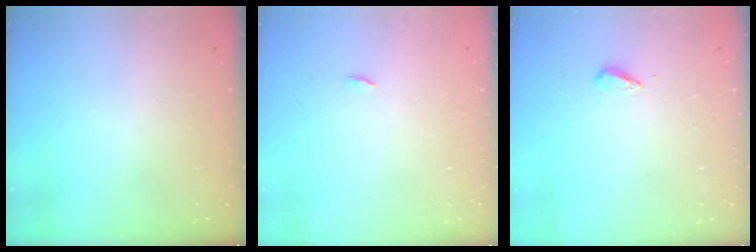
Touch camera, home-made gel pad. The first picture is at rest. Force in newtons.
{"total": 1.8, "press": 1.8, "slide": 0.2}
{"total": 2.9, "press": 2.9, "slide": 0.4}